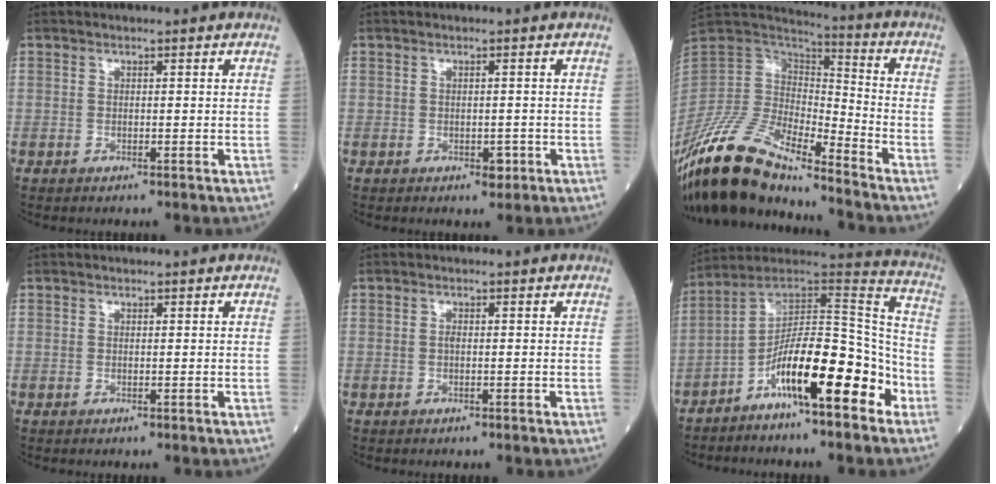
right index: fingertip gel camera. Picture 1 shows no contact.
{"total": 1.7, "force": [-0.6, 1.1, 1.1], "torque": [-0.011, 0.001, -0.004]}
{"total": 18.0, "force": [-14.6, 4.5, 9.6], "torque": [-0.196, 0.012, -0.276]}
{"total": 0.0}
{"total": 0.5, "force": [-0.1, 0.2, 0.5], "torque": [-0.013, 0.001, -0.002]}
{"total": 16.5, "force": [-8.1, 3.5, 14.0], "torque": [-0.224, 0.037, -0.132]}